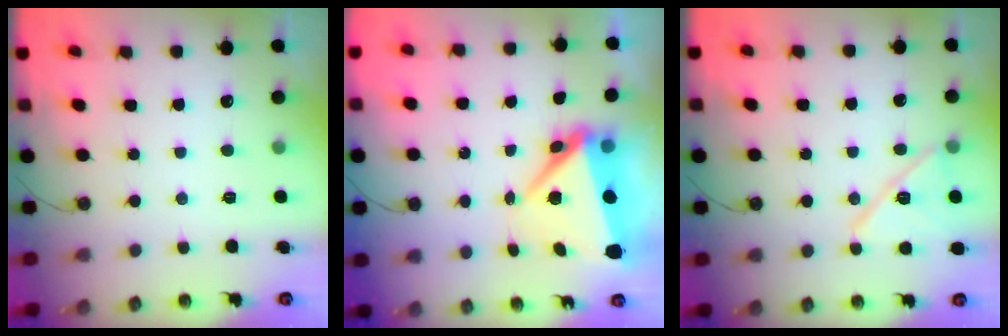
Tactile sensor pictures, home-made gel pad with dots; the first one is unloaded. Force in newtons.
{"total": 12.6, "press": 9.1, "slide": 8.7}
{"total": 13.1, "press": 13.1, "slide": 0.7}